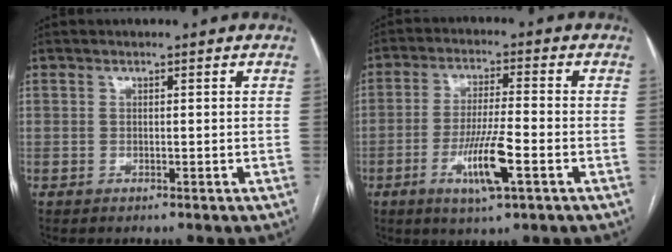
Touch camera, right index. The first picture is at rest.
{"total": 8.9, "force": [-3.5, 0.7, 8.2], "torque": [-0.156, -0.012, -0.061]}